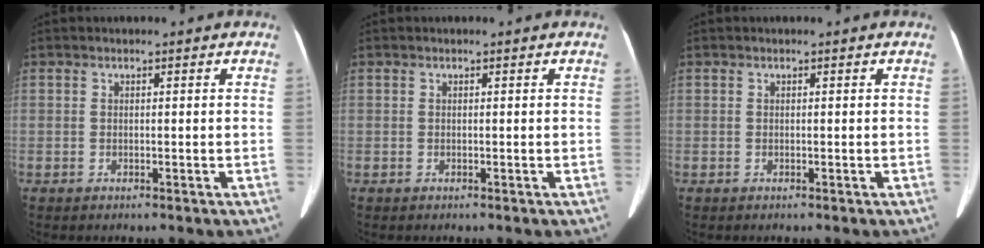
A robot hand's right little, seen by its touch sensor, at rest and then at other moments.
{"total": 0.0}
{"total": 0.0}